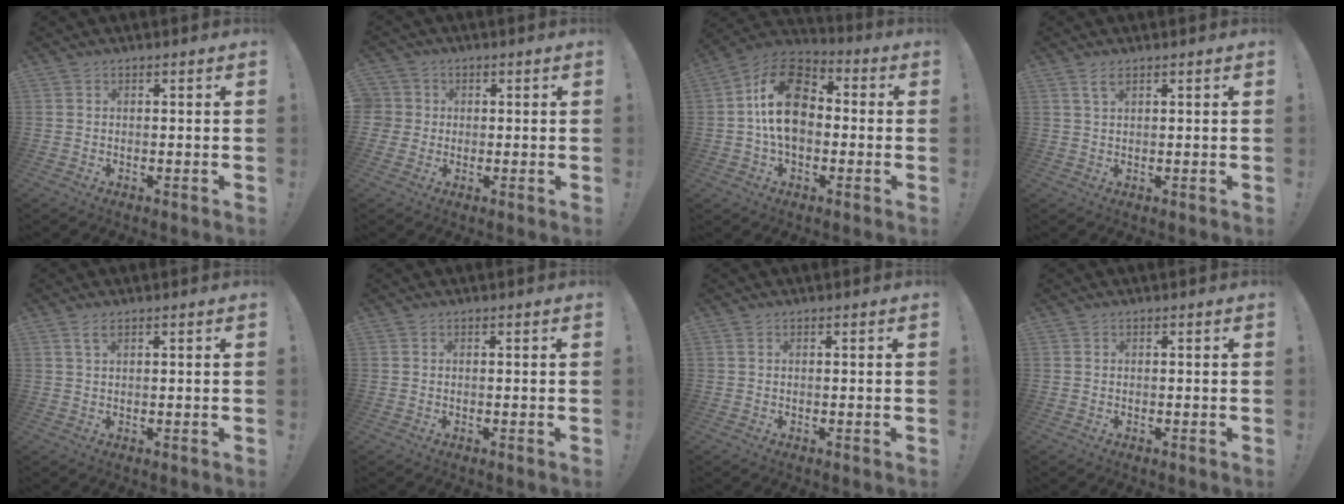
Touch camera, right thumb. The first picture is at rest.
{"total": 3.8, "force": [0.2, 3.7, 0.9], "torque": [-0.030, 0.008, 0.004]}
{"total": 18.1, "force": [1.6, 12.2, 13.3], "torque": [-0.229, 0.016, 0.026]}
{"total": 2.6, "force": [1.4, 0.3, 2.1], "torque": [-0.043, 0.000, 0.023]}
{"total": 2.4, "force": [1.2, 0.3, 2.1], "torque": [-0.042, 0.000, 0.020]}
{"total": 0.0}
{"total": 0.9, "force": [0.3, 0.0, 0.9], "torque": [-0.019, 0.001, 0.005]}
{"total": 0.0}